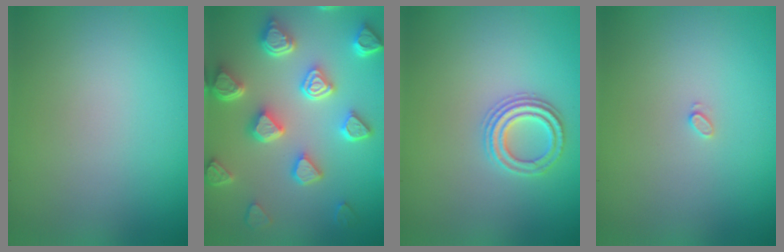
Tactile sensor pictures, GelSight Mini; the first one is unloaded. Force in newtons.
{"total": 7.4, "press": 5.9, "slide": 4.5}
{"total": 2.3, "press": 2.2, "slide": 0.5}
{"total": 0.6, "press": 0.6, "slide": 0.1}